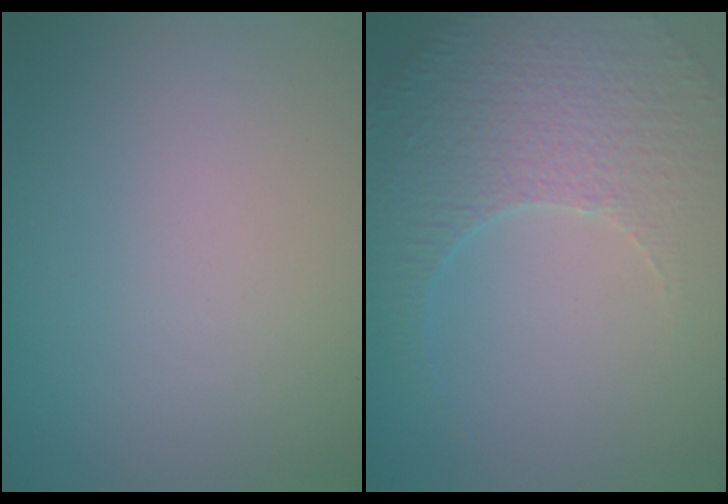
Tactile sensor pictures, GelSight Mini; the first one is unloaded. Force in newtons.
{"total": 4.0, "press": 3.4, "slide": 2.2}